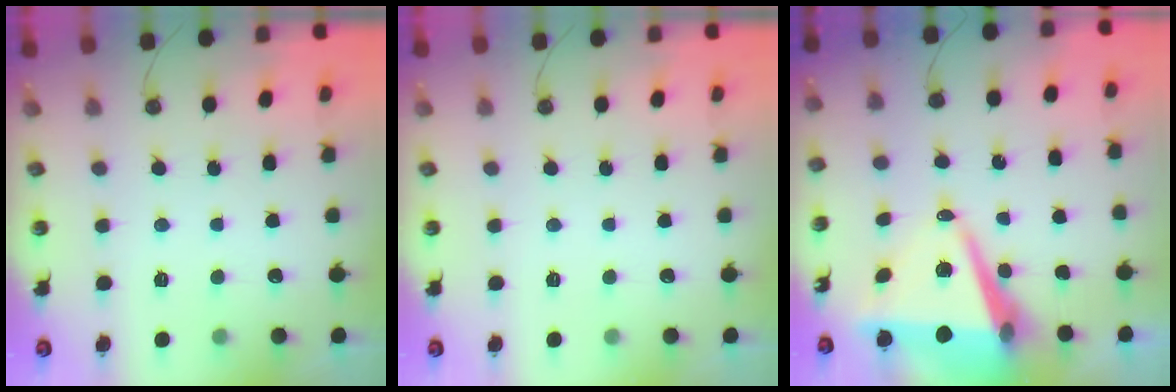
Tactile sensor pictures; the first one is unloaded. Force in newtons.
{"total": 0.0}
{"total": 10.0, "press": 9.1, "slide": 4.3}